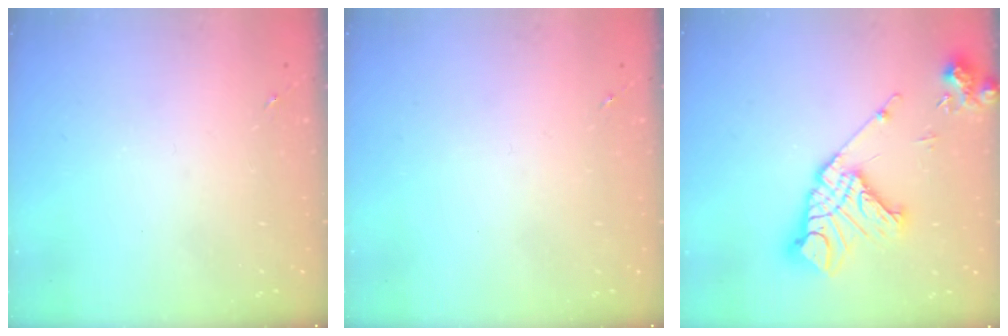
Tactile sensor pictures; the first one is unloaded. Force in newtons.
{"total": 0.0}
{"total": 18.0, "press": 17.9, "slide": 2.5}